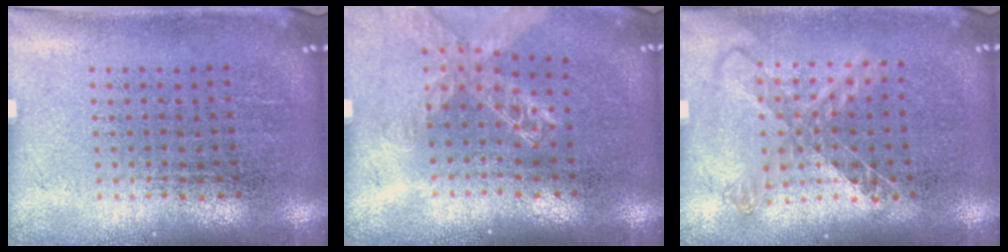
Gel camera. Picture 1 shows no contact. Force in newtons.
{"total": 1.3, "press": 1.3, "slide": 0.2}
{"total": 1.2, "press": 1.0, "slide": 0.6}